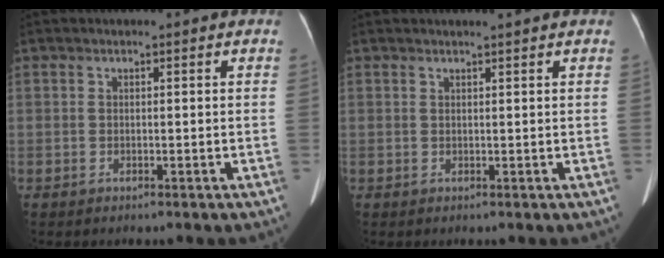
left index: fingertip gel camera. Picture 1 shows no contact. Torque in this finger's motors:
{"motor_torque": [-0.28, 0.06, -0.13, -0.02]}